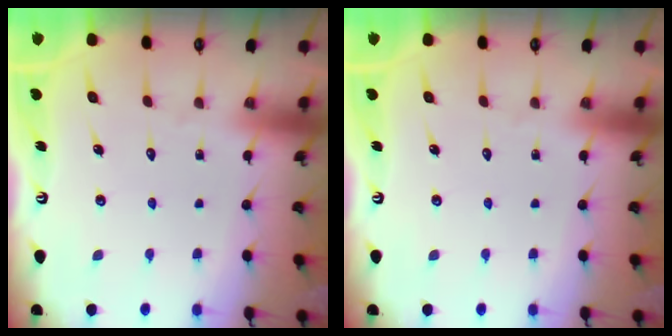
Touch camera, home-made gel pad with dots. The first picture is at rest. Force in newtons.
{"total": 0.0}